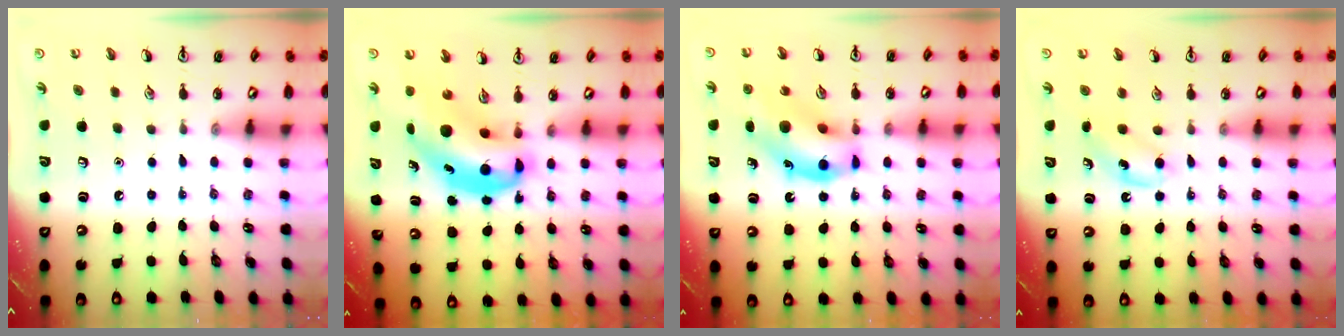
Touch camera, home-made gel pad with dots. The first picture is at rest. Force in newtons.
{"total": 10.3, "press": 9.8, "slide": 3.2}
{"total": 14.4, "press": 13.8, "slide": 4.0}
{"total": 4.8, "press": 4.5, "slide": 1.5}